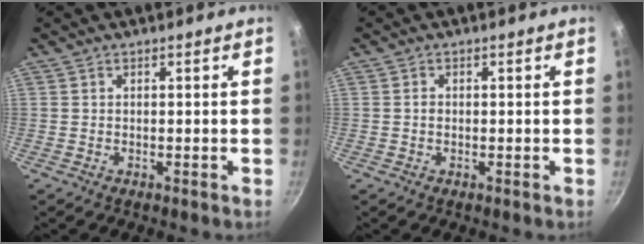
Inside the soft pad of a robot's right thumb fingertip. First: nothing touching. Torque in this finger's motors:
{"motor_torque": [-0.22, 0.27, 0.25, 0.33, 0.02]}